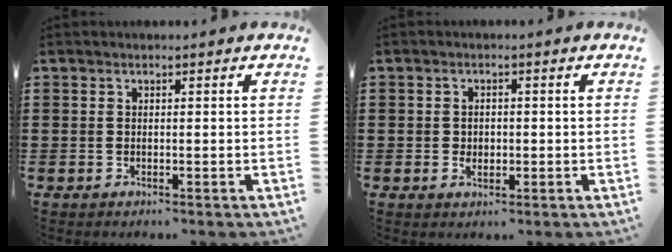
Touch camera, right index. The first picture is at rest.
{"total": 1.5, "force": [-0.2, 1.2, 0.8], "torque": [-0.017, 0.007, -0.006]}